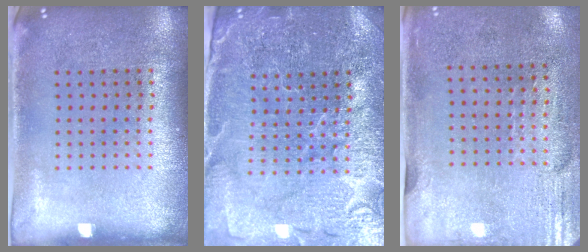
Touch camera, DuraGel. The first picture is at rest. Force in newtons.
{"total": 4.1, "press": 4.0, "slide": 1.2}
{"total": 3.0, "press": 2.5, "slide": 1.6}